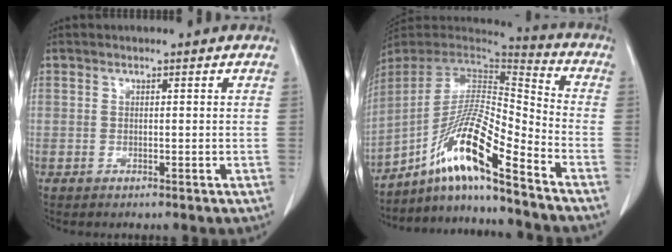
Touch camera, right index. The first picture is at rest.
{"total": 14.8, "force": [-10.0, 0.1, 10.9], "torque": [-0.198, 0.007, -0.181]}